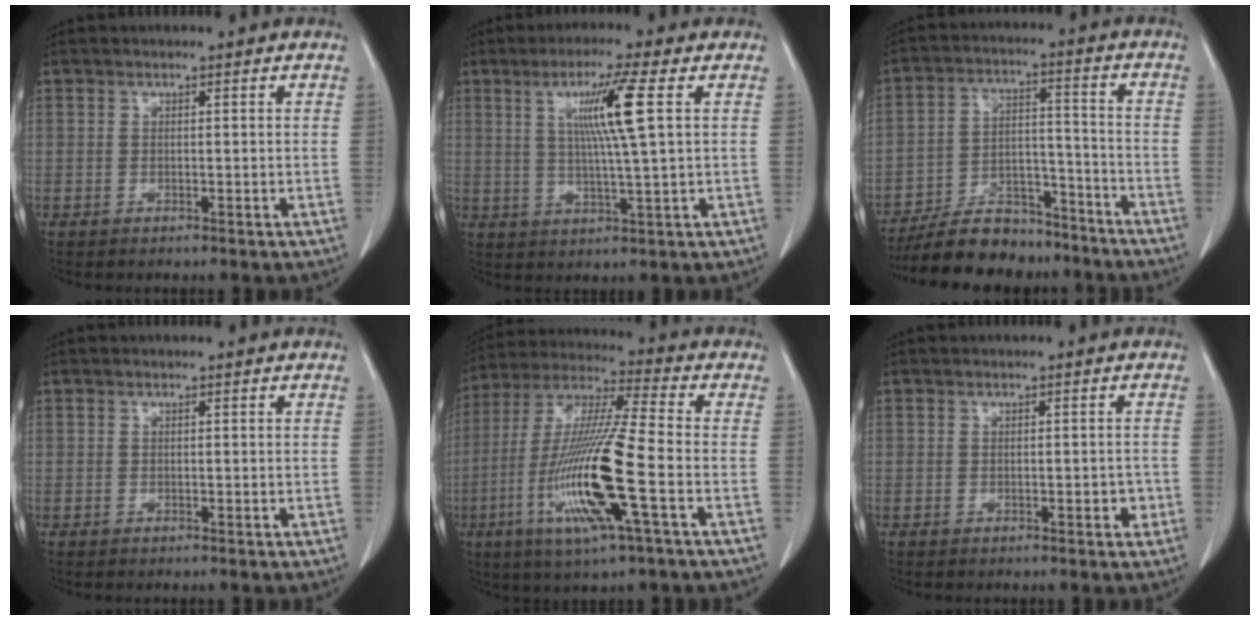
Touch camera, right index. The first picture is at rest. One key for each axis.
{"total": 8.5, "fx": 2.4, "fy": -1.1, "fz": 8.1, "tx": -0.146, "ty": 0.001, "tz": 0.047}
{"total": 13.4, "fx": -11.8, "fy": 4.8, "fz": 4.1, "tx": -0.062, "ty": 0.025, "tz": -0.196}
{"total": 0.0}
{"total": 17.5, "fx": -5.3, "fy": 0.5, "fz": 16.7, "tx": -0.348, "ty": -0.019, "tz": -0.103}
{"total": 1.8, "fx": -0.6, "fy": 0.7, "fz": 1.5, "tx": -0.021, "ty": 0.001, "tz": -0.006}